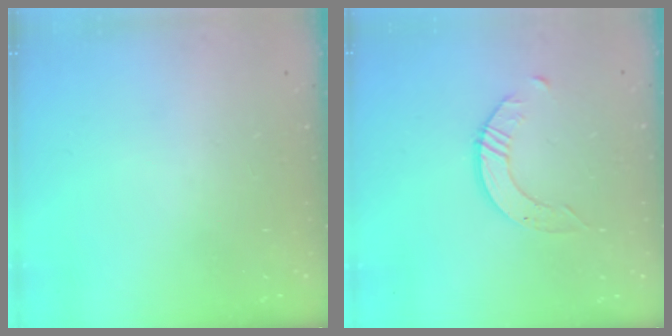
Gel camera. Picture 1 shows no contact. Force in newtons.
{"total": 1.6, "press": 1.6, "slide": 0.2}